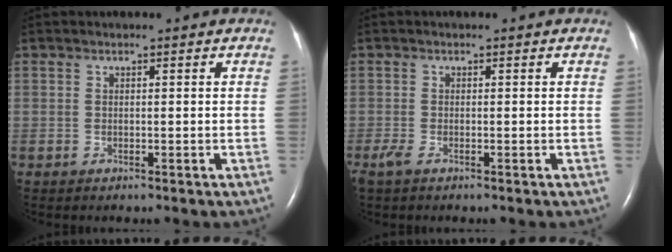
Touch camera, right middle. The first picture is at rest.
{"total": 1.5, "force": [-1.0, 0.4, 1.1], "torque": [-0.034, -0.006, -0.021]}